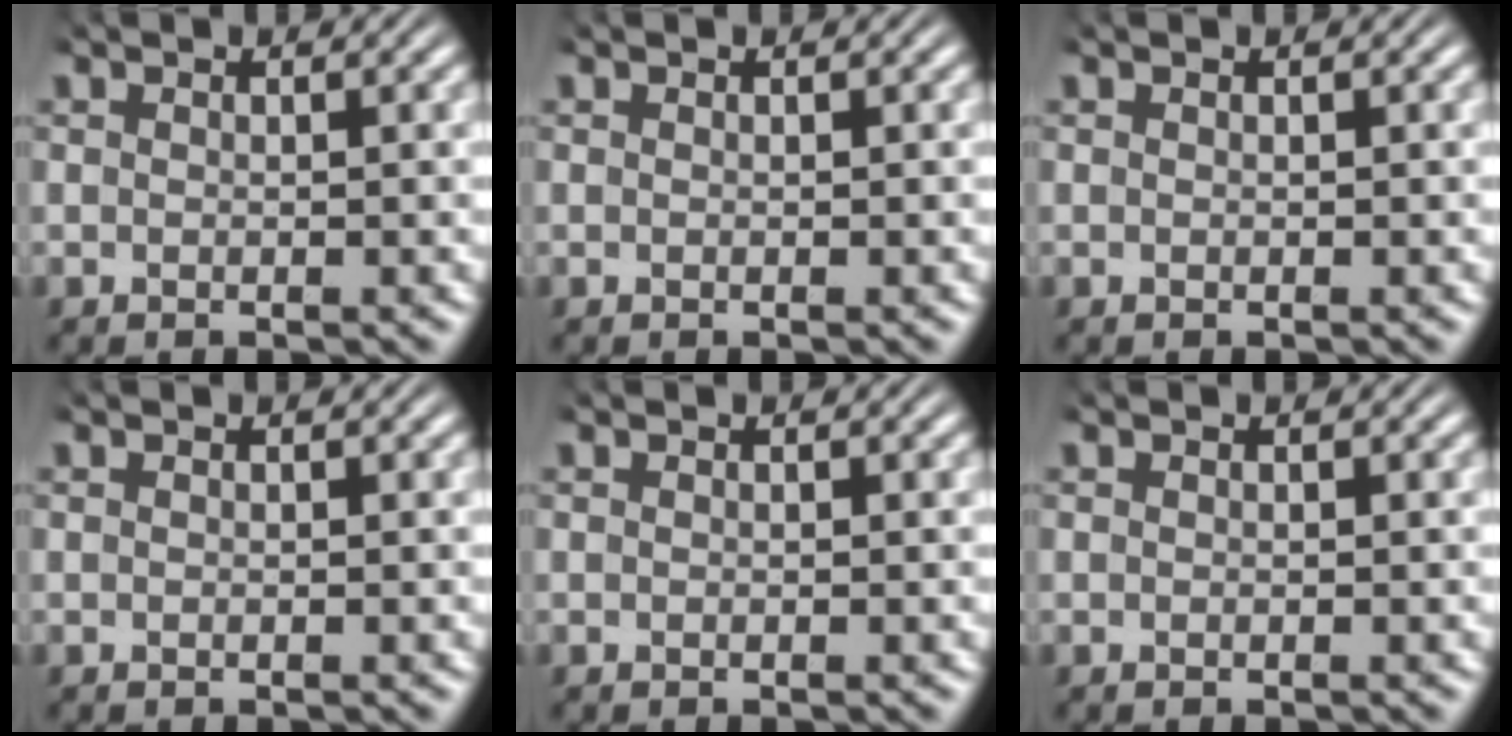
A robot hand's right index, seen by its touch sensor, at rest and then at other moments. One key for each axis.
{"total": 0.0}
{"total": 0.0}
{"total": 0.0}
{"total": 0.0}
{"total": 0.0}